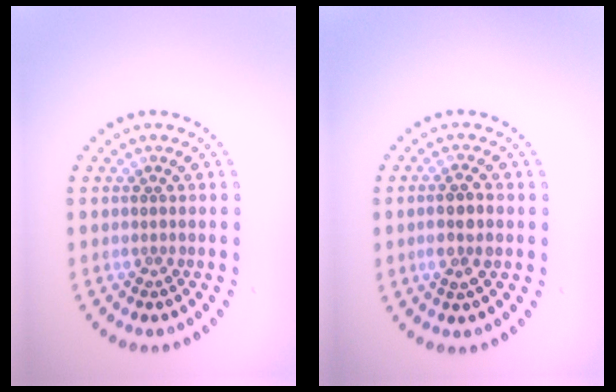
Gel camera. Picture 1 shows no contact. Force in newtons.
{"total": 2.6, "press": 2.5, "slide": 0.7}